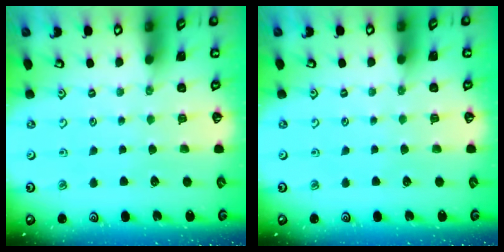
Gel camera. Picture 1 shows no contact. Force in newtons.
{"total": 0.0}